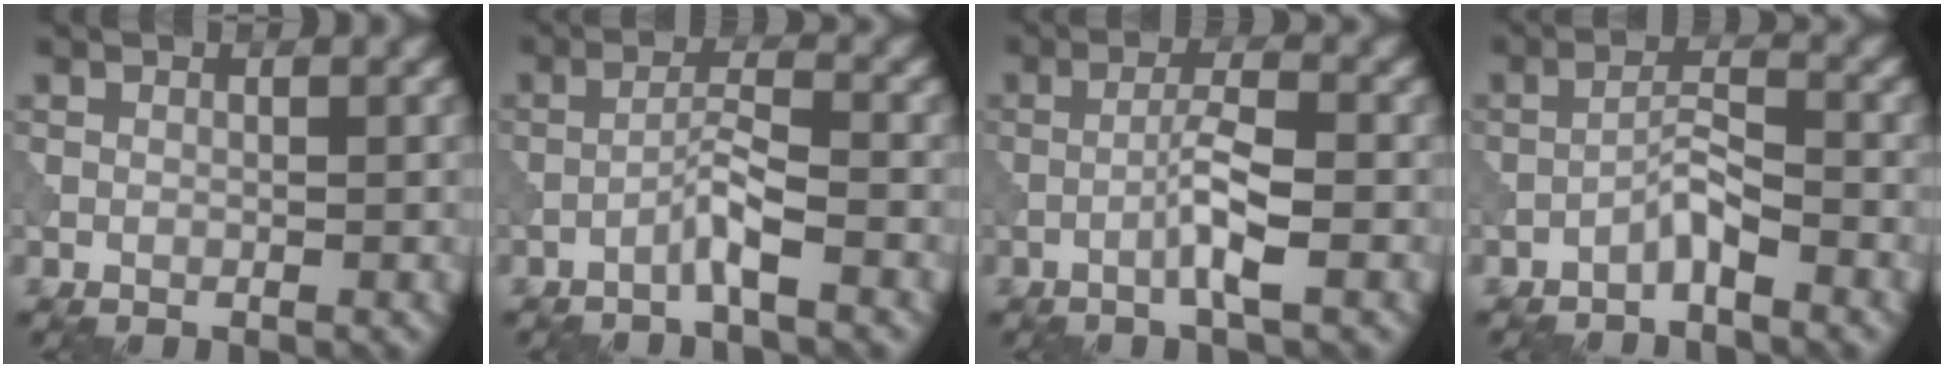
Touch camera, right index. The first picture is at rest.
{"total": 2.4, "force": [-1.4, -0.1, 1.9], "torque": [-0.040, 0.014, -0.034]}
{"total": 3.2, "force": [-1.1, 0.1, 3.0], "torque": [-0.058, 0.010, -0.027]}
{"total": 2.1, "force": [-1.5, 0.1, 1.4], "torque": [-0.028, 0.014, -0.033]}